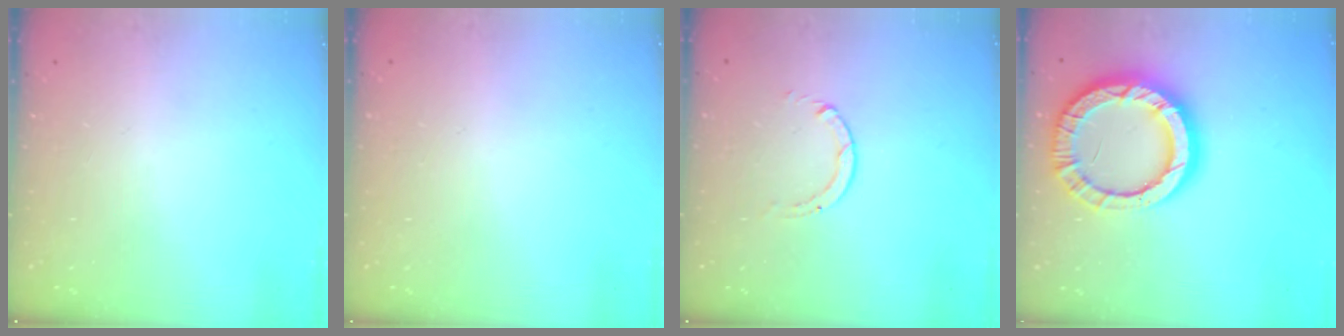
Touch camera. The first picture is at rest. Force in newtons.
{"total": 2.6, "press": 2.6, "slide": 0.2}
{"total": 0.9, "press": 0.9, "slide": 0.1}
{"total": 17.2, "press": 17.1, "slide": 1.9}